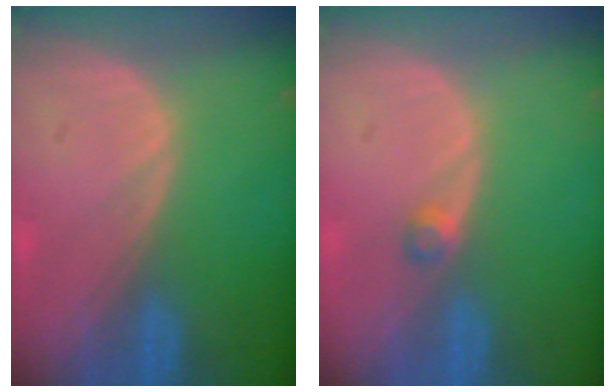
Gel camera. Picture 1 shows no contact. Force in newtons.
{"total": 1.6, "press": 1.4, "slide": 0.9}